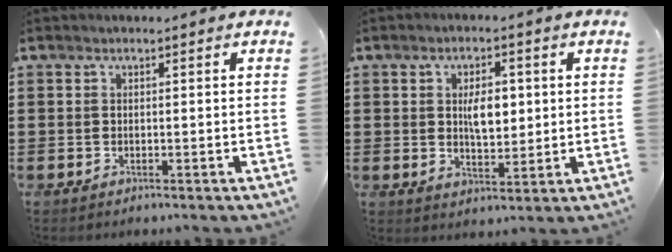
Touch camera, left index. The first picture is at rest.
{"total": 5.2, "force": [0.8, 2.6, 4.4], "torque": [-0.076, 0.004, 0.008]}